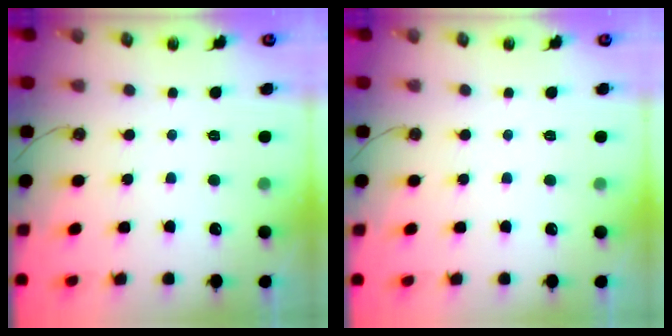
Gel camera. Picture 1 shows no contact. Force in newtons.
{"total": 0.0}